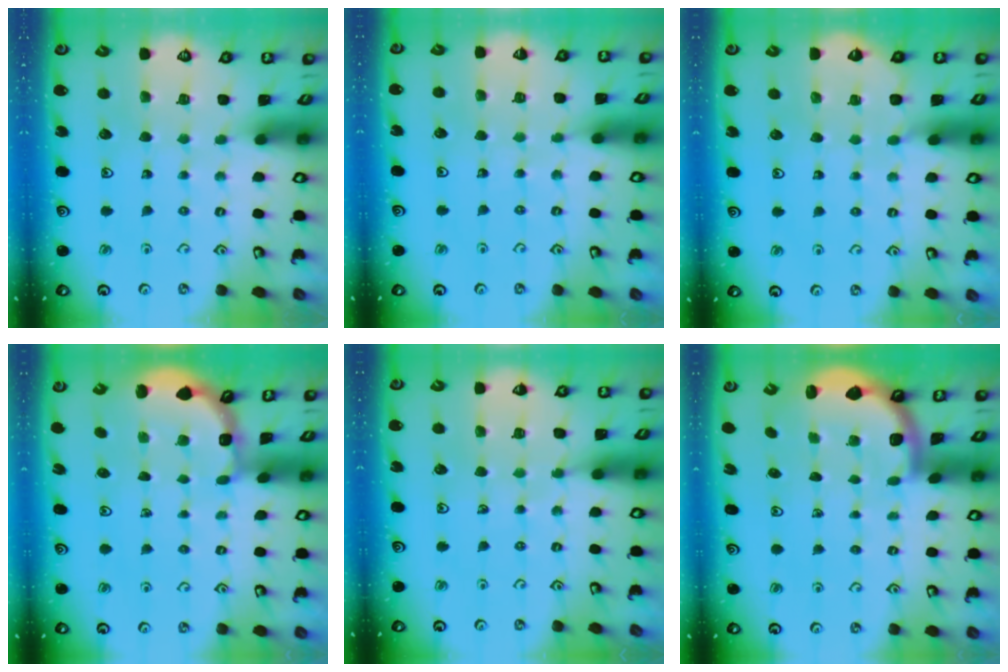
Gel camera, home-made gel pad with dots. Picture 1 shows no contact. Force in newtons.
{"total": 2.9, "press": 2.8, "slide": 0.5}
{"total": 2.9, "press": 2.9, "slide": 0.3}
{"total": 1.9, "press": 1.9, "slide": 0.3}
{"total": 5.2, "press": 5.2, "slide": 0.9}
{"total": 1.8, "press": 1.8, "slide": 0.1}